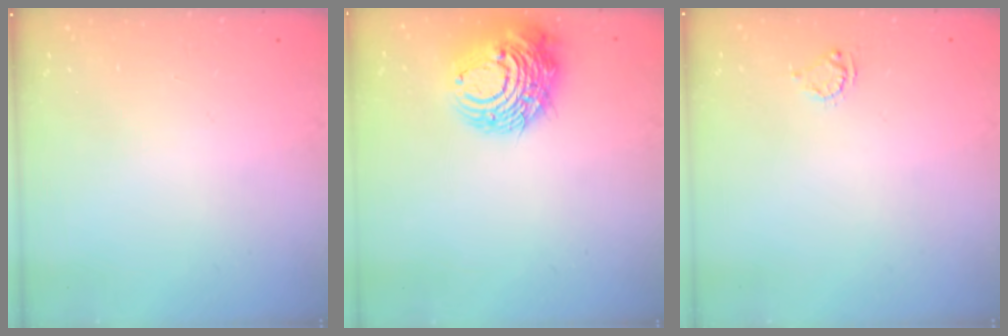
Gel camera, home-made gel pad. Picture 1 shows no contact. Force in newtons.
{"total": 13.4, "press": 13.4, "slide": 1.5}
{"total": 4.1, "press": 4.1, "slide": 0.2}